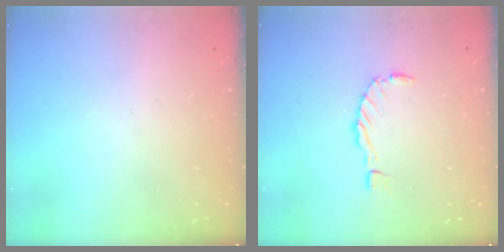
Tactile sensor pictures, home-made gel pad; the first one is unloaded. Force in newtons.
{"total": 0.0}